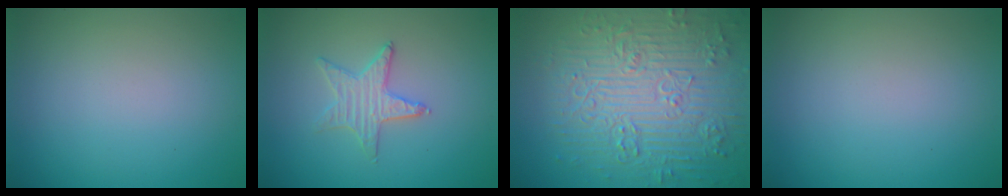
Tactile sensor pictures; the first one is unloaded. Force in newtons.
{"total": 1.6, "press": 1.6, "slide": 0.2}
{"total": 9.5, "press": 7.0, "slide": 6.4}
{"total": 0.0}